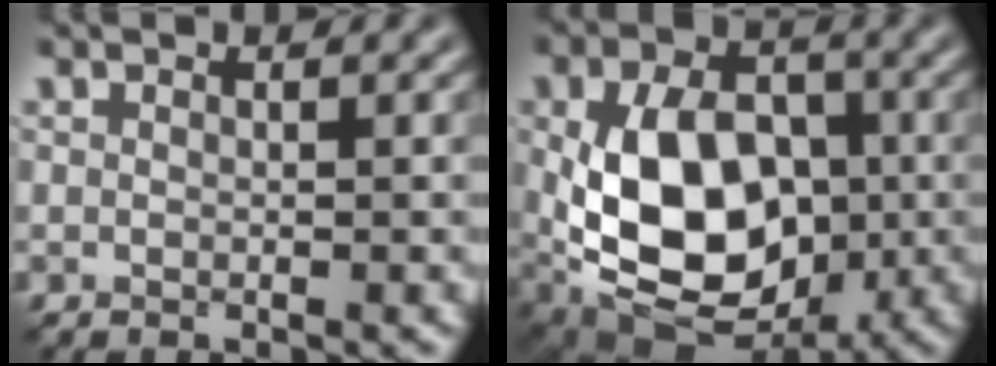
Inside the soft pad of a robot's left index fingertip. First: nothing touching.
{"total": 12.7, "force": [-1.5, 8.5, 9.3], "torque": [-0.186, -0.019, -0.020]}